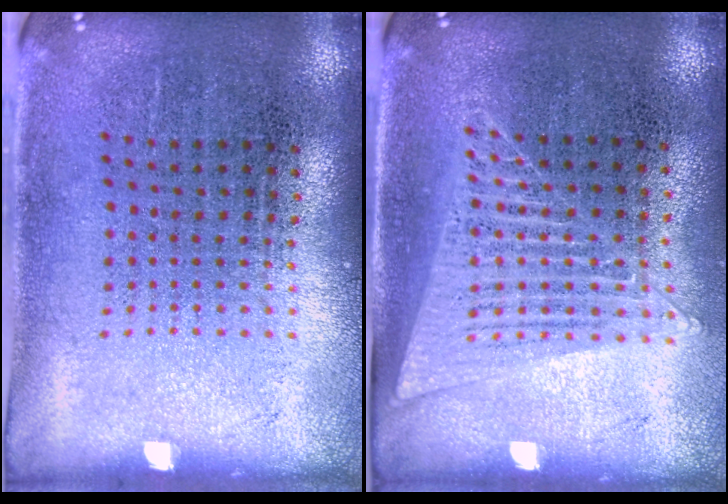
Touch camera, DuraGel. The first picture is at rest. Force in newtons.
{"total": 1.4, "press": 1.3, "slide": 0.5}